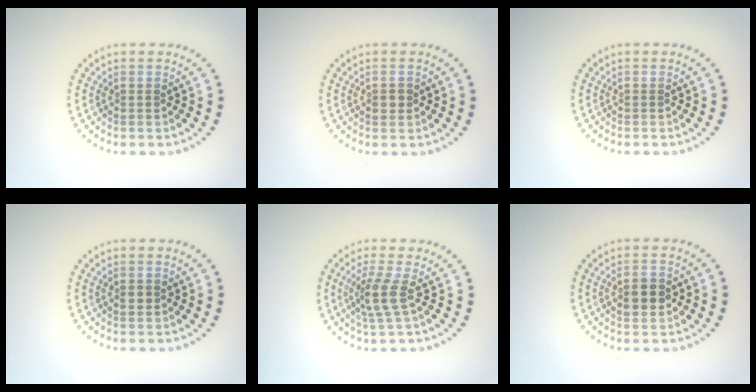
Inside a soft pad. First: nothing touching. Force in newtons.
{"total": 1.1, "press": 1.1, "slide": 0.2}
{"total": 0.0}
{"total": 1.0, "press": 1.0, "slide": 0.1}
{"total": 2.7, "press": 2.1, "slide": 1.8}
{"total": 2.9, "press": 2.9, "slide": 0.1}